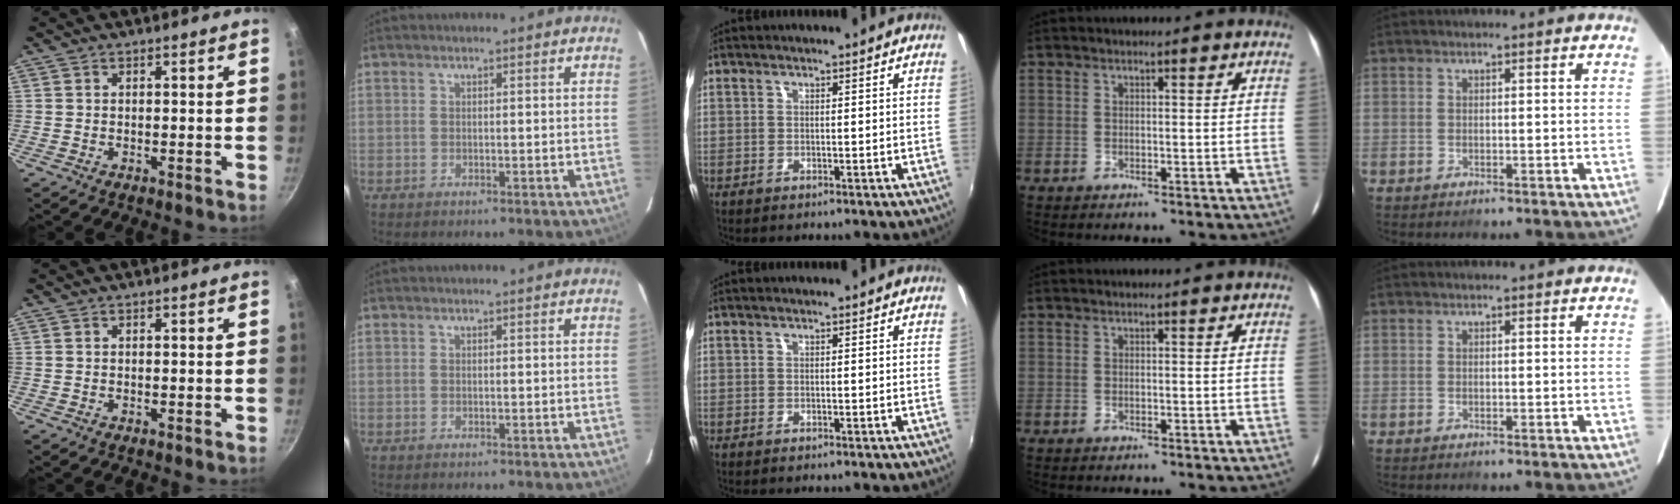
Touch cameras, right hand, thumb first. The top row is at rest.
{}